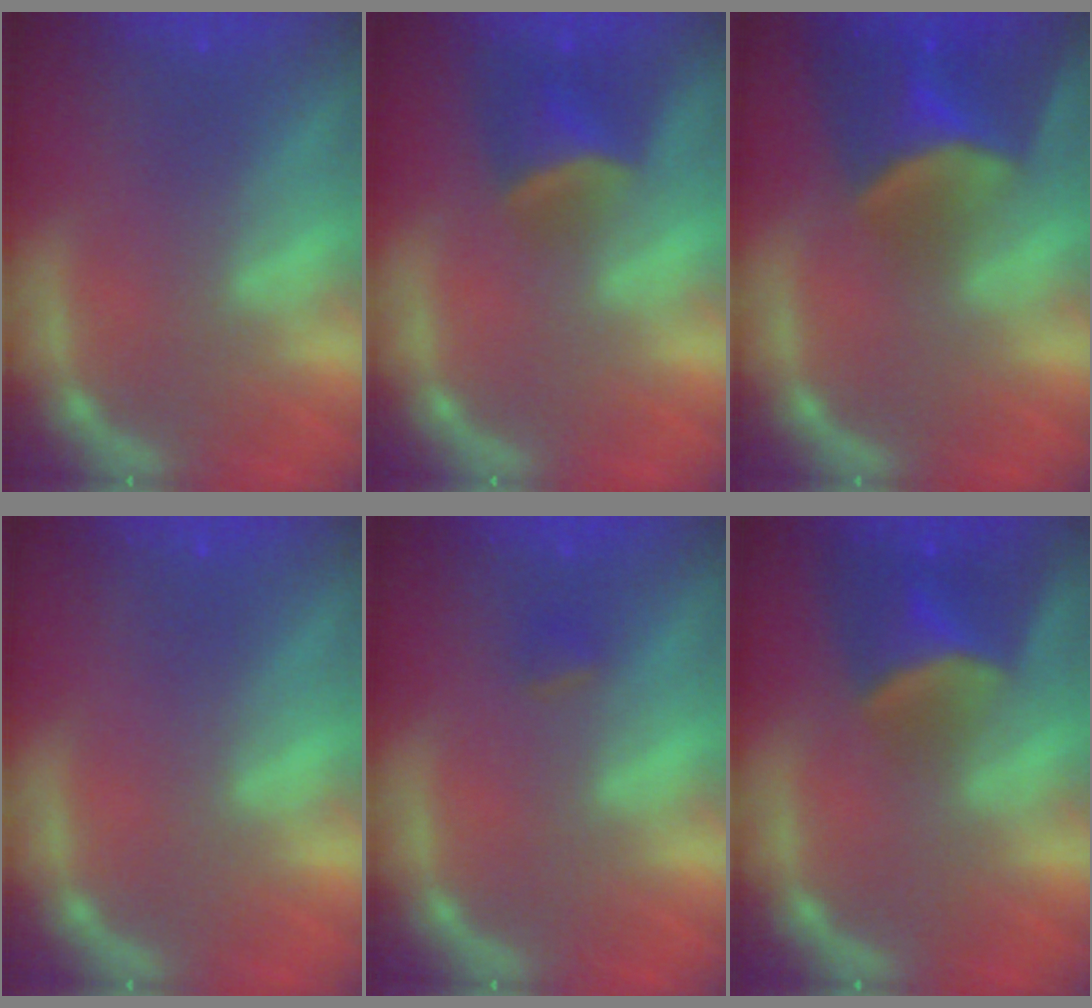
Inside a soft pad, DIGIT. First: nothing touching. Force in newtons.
{"total": 4.4}
{"total": 7.9}
{"total": 0.0}
{"total": 0.9}
{"total": 6.0}